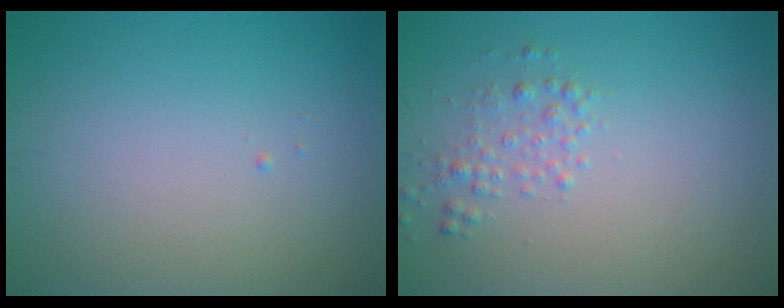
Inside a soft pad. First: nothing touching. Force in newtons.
{"total": 1.6, "press": 1.6, "slide": 0.1}